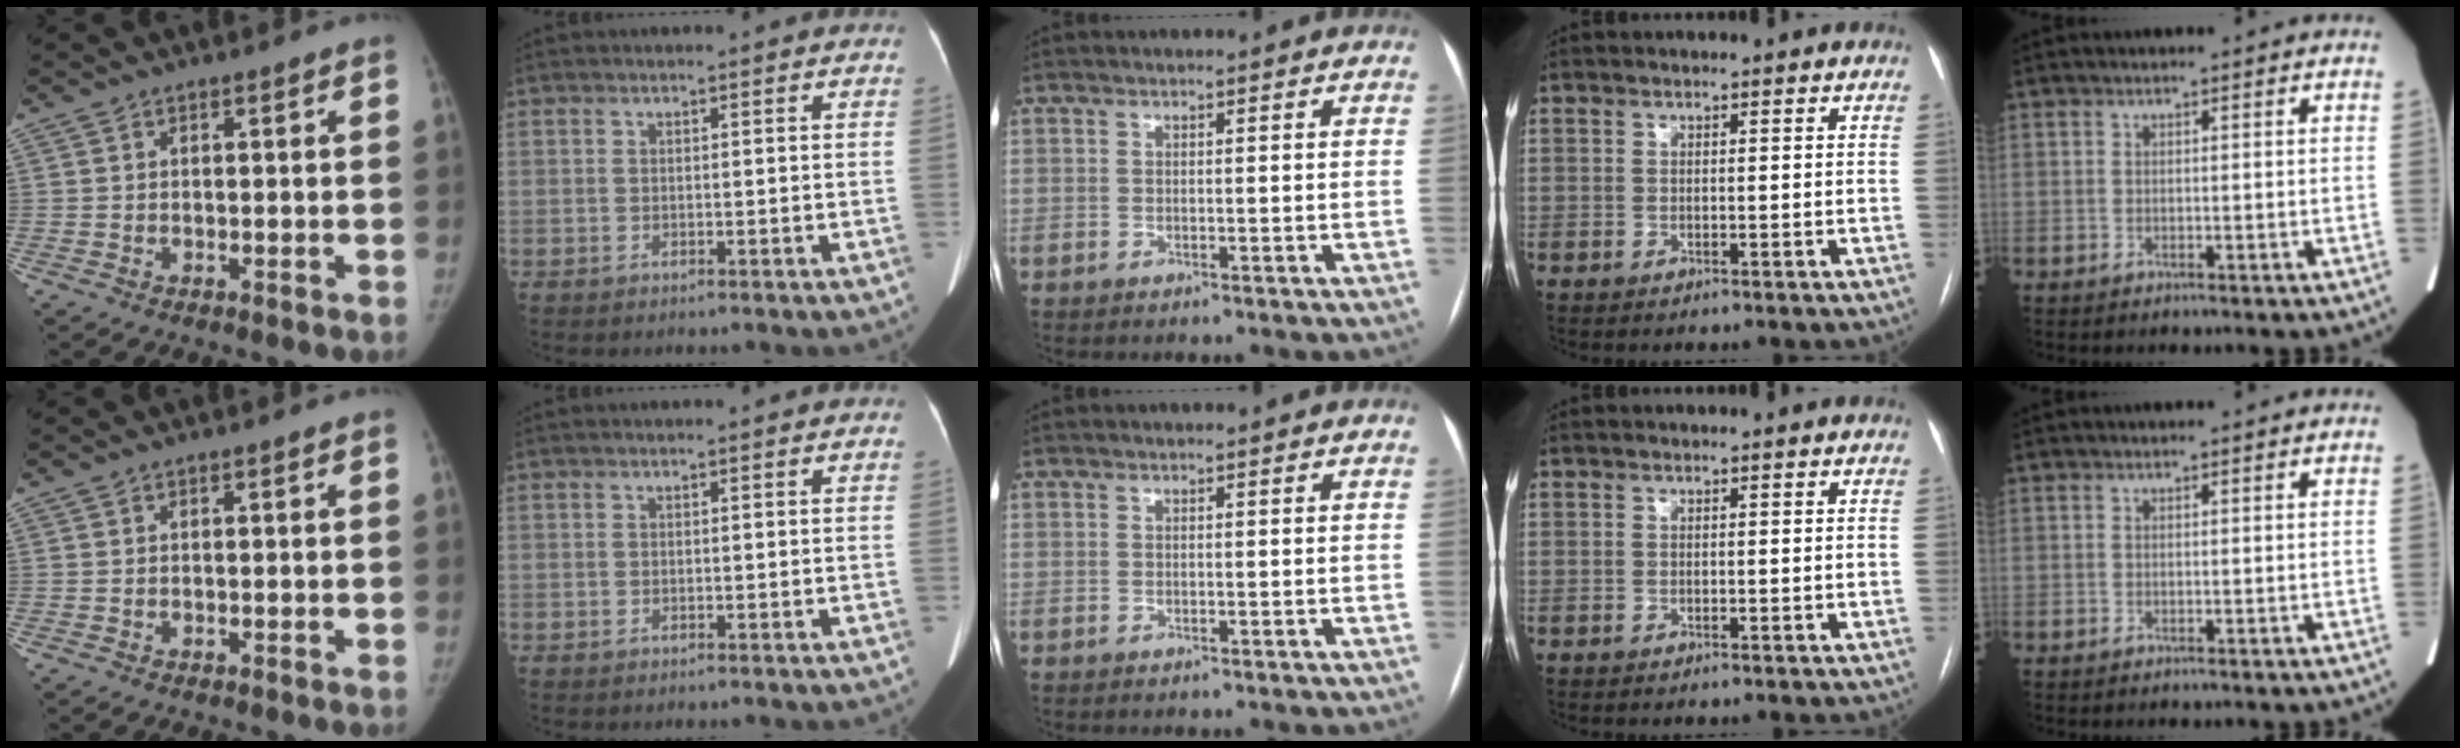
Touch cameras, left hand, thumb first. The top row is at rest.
{}